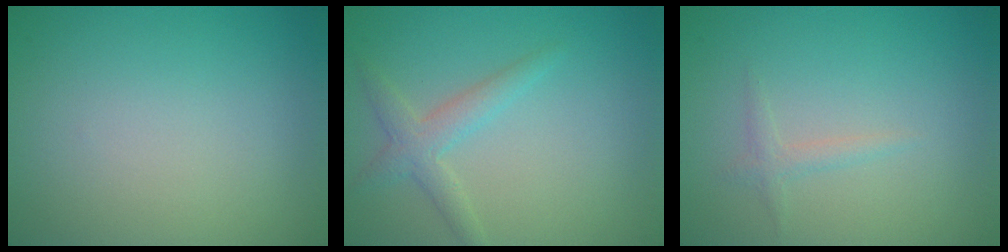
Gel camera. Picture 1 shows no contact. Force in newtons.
{"total": 2.4, "press": 2.4, "slide": 0.2}
{"total": 1.0, "press": 1.0, "slide": 0.0}